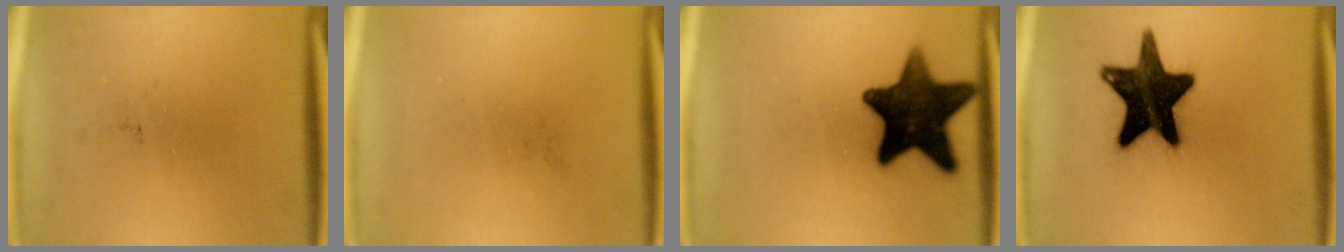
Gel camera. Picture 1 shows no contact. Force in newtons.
{"total": 0.0}
{"total": 15.5}
{"total": 18.1}